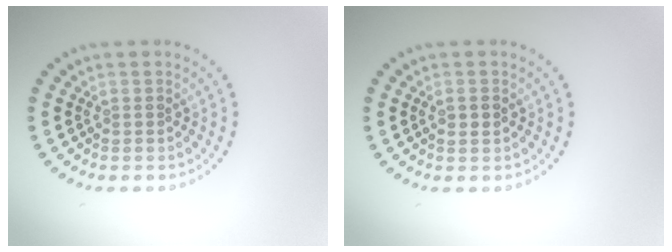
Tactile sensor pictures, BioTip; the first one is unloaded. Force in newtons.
{"total": 1.1, "press": 1.1, "slide": 0.2}